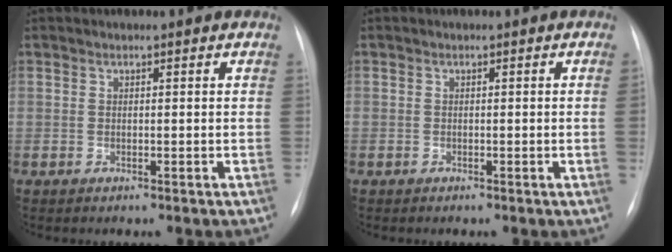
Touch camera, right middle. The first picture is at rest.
{"total": 0.7, "force": [-0.2, -0.2, 0.7], "torque": [-0.008, 0.001, 0.000]}